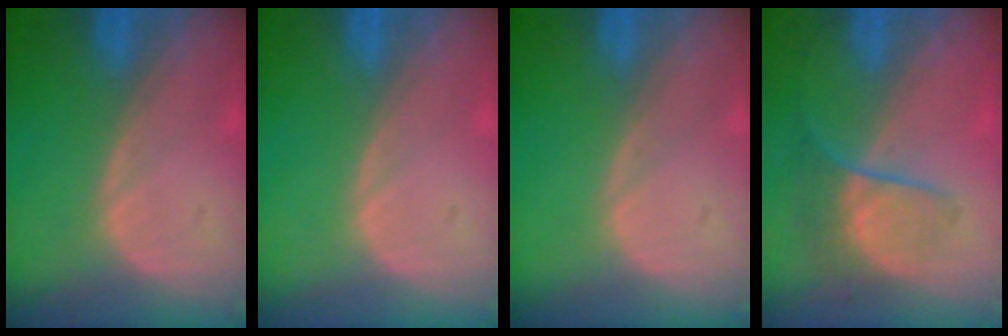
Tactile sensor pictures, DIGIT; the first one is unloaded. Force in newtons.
{"total": 0.0}
{"total": 0.0}
{"total": 6.3, "press": 5.8, "slide": 2.3}